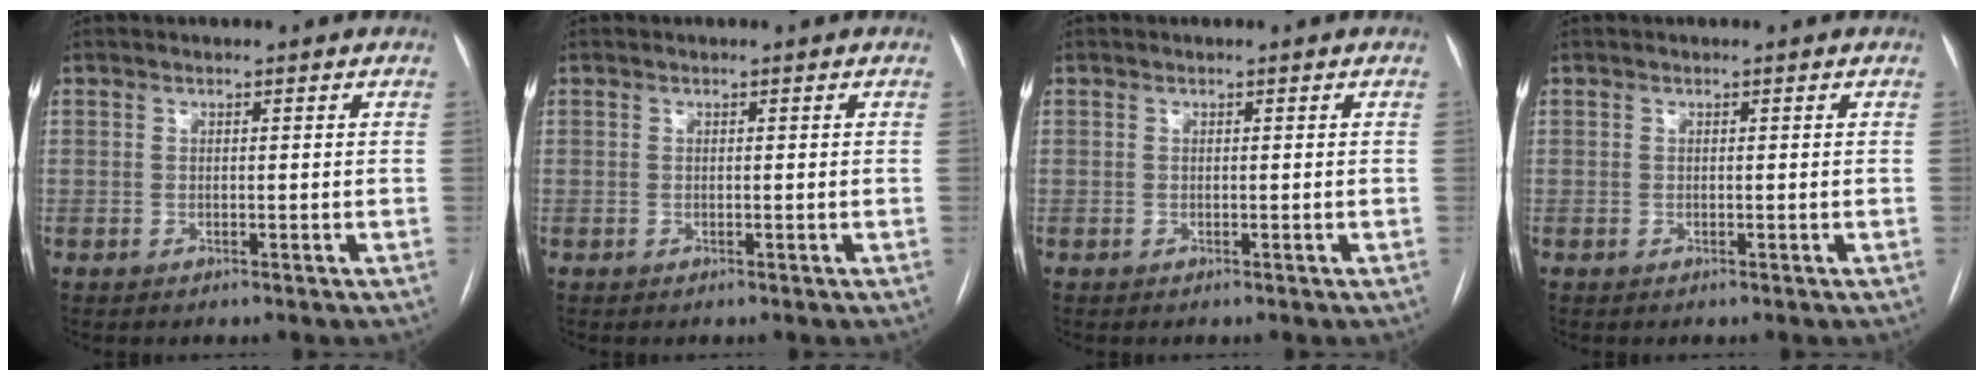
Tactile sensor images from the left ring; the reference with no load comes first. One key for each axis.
{"total": 0.0}
{"total": 0.0}
{"total": 0.0}